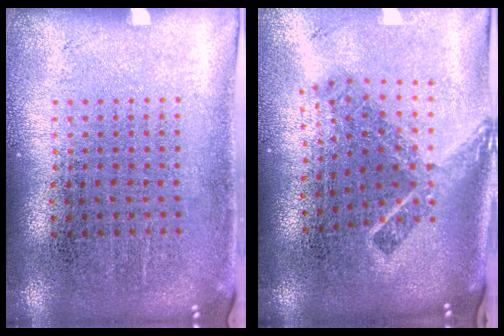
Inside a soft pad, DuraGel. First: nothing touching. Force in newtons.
{"total": 2.2, "press": 1.5, "slide": 1.6}